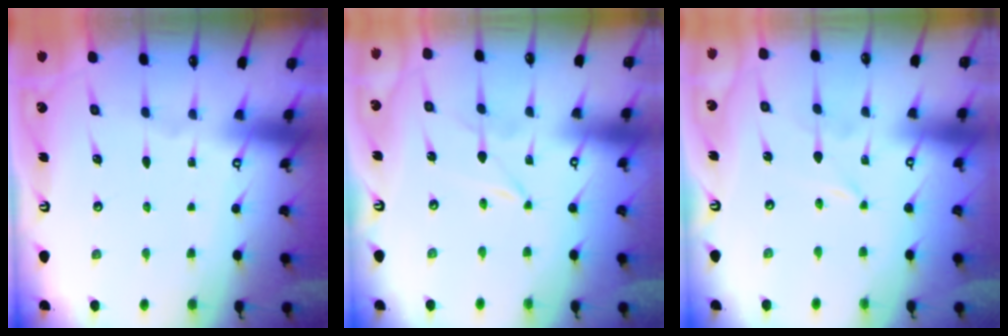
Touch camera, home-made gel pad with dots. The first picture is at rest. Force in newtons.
{"total": 0.6, "press": 0.5, "slide": 0.1}
{"total": 0.0}